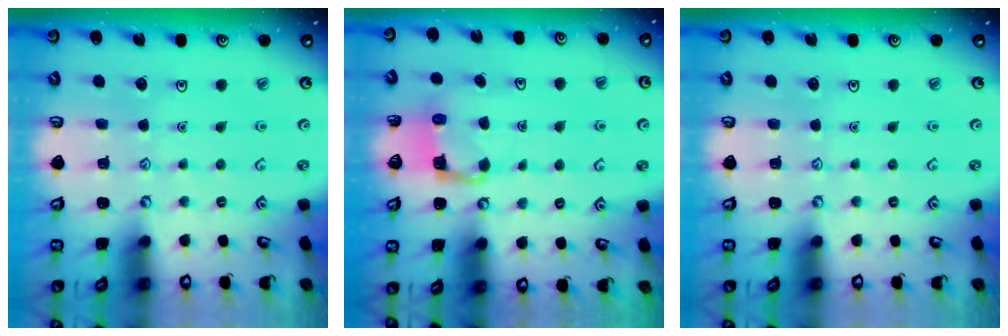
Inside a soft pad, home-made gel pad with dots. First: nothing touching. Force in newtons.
{"total": 4.2, "press": 4.2, "slide": 0.2}
{"total": 0.0}